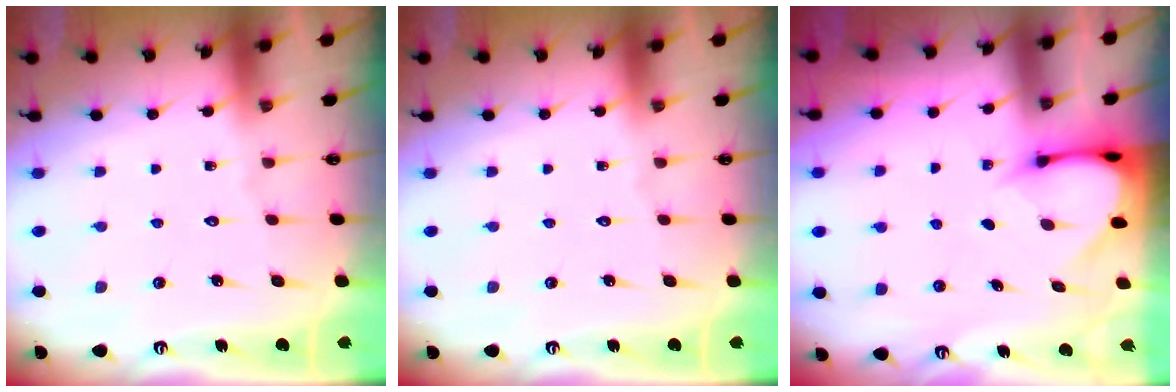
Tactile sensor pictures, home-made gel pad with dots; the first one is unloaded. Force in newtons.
{"total": 0.0}
{"total": 3.5, "press": 3.5, "slide": 0.2}